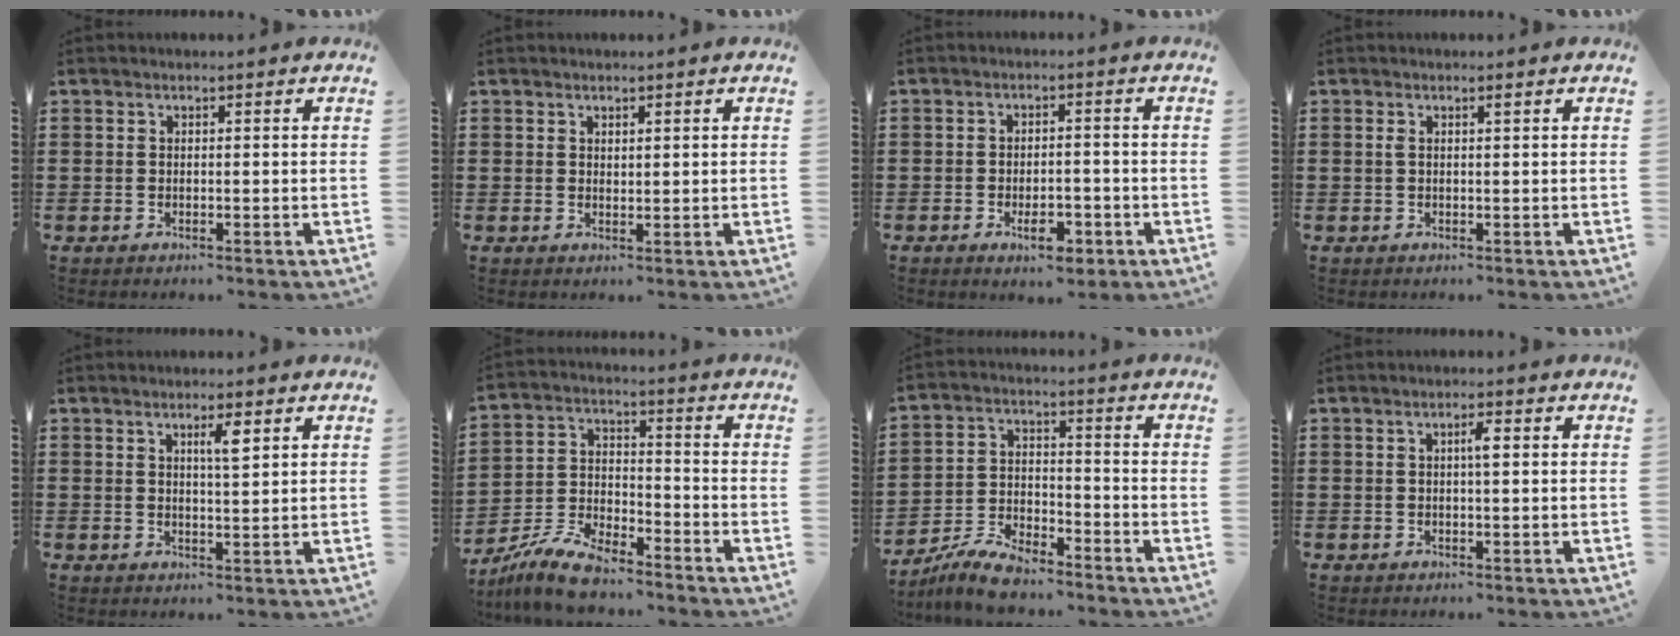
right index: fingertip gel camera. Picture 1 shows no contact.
{"total": 0.8, "force": [0.7, 0.3, 0.2], "torque": [-0.005, 0.001, 0.012]}
{"total": 4.9, "force": [-2.6, 2.0, 3.6], "torque": [-0.063, 0.004, -0.048]}
{"total": 0.9, "force": [0.3, 0.2, 0.8], "torque": [-0.017, 0.002, 0.006]}
{"total": 3.1, "force": [1.4, 0.5, 2.7], "torque": [-0.048, 0.001, 0.019]}
{"total": 8.3, "force": [-7.3, 1.9, 3.5], "torque": [-0.083, 0.008, -0.143]}
{"total": 6.9, "force": [-6.3, 1.5, 2.2], "torque": [-0.052, 0.008, -0.124]}
{"total": 1.9, "force": [0.3, 0.3, 1.8], "torque": [-0.036, 0.003, 0.003]}